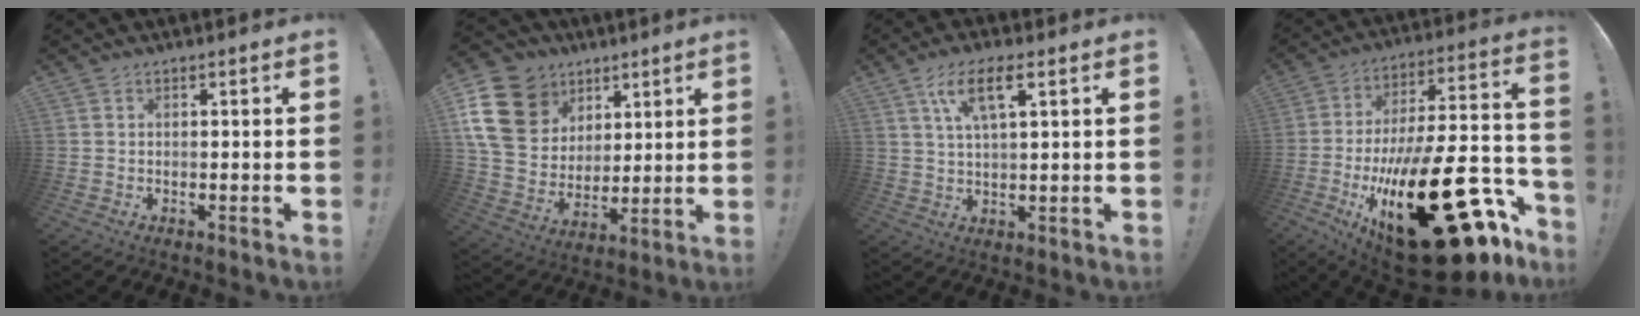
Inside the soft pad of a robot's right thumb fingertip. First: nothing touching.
{"total": 19.1, "force": [7.5, 15.1, 8.9], "torque": [-0.168, -0.032, 0.161]}
{"total": 8.8, "force": [4.1, 2.6, 7.4], "torque": [-0.130, -0.002, 0.071]}
{"total": 37.9, "force": [-13.6, 14.0, 32.4], "torque": [-0.508, 0.047, -0.199]}